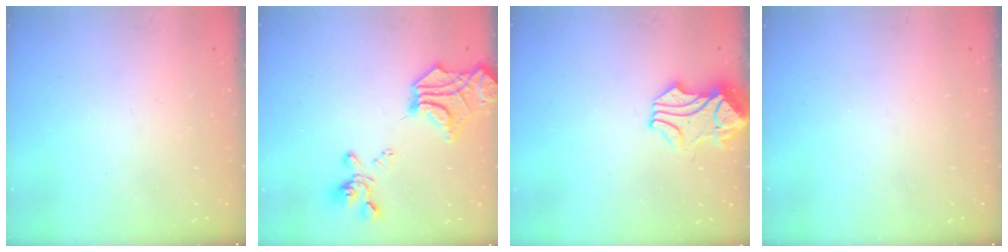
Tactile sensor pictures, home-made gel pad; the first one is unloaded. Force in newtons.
{"total": 10.8, "press": 10.0, "slide": 3.9}
{"total": 1.0, "press": 0.6, "slide": 0.8}
{"total": 0.0}